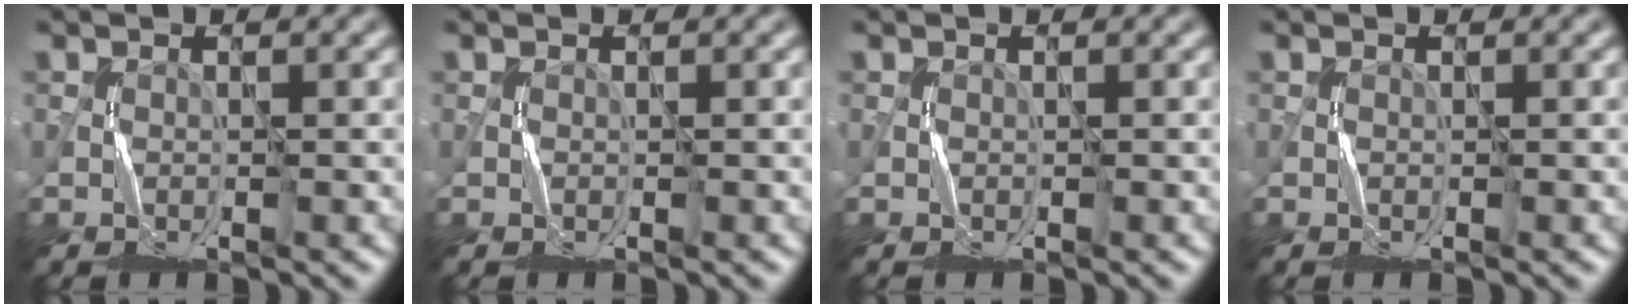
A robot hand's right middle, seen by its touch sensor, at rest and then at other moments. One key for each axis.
{"total": 0.0}
{"total": 0.0}
{"total": 0.0}